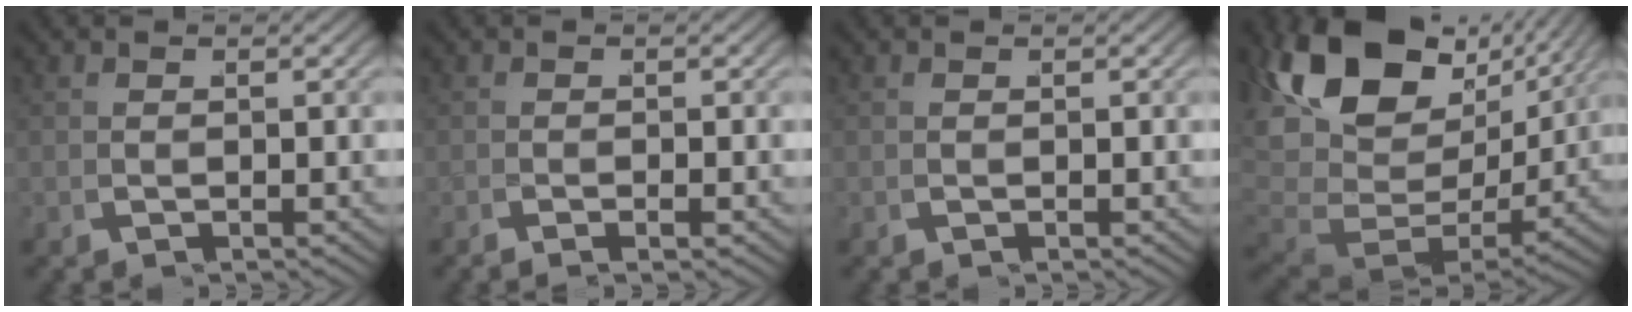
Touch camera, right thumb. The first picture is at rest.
{"total": 0.0}
{"total": 0.0}
{"total": 14.6, "force": [5.2, 8.6, 10.6], "torque": [-0.217, -0.013, 0.098]}